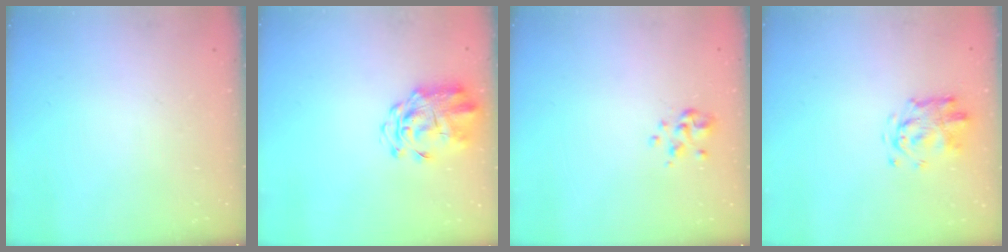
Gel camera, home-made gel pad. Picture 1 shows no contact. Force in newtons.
{"total": 3.9, "press": 3.6, "slide": 1.4}
{"total": 2.9, "press": 2.8, "slide": 0.9}
{"total": 3.3, "press": 3.3, "slide": 0.4}